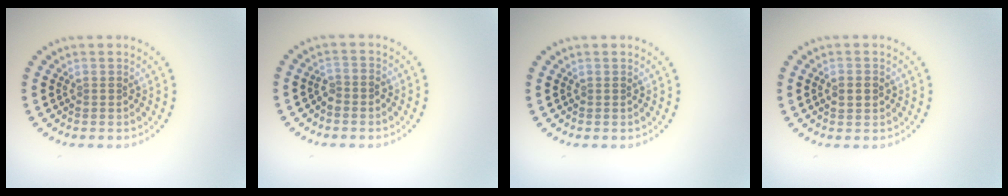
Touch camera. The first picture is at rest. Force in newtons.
{"total": 1.3, "press": 1.0, "slide": 0.7}
{"total": 0.0}
{"total": 2.2, "press": 2.2, "slide": 0.1}